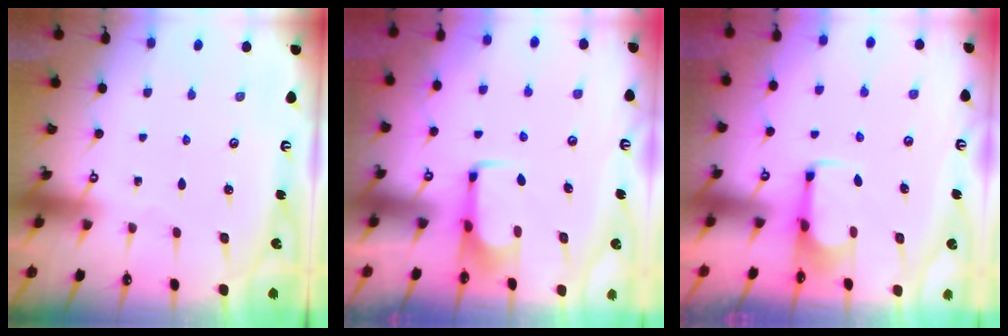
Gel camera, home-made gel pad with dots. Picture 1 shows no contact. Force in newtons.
{"total": 1.7, "press": 1.6, "slide": 0.4}
{"total": 2.8, "press": 2.6, "slide": 1.0}